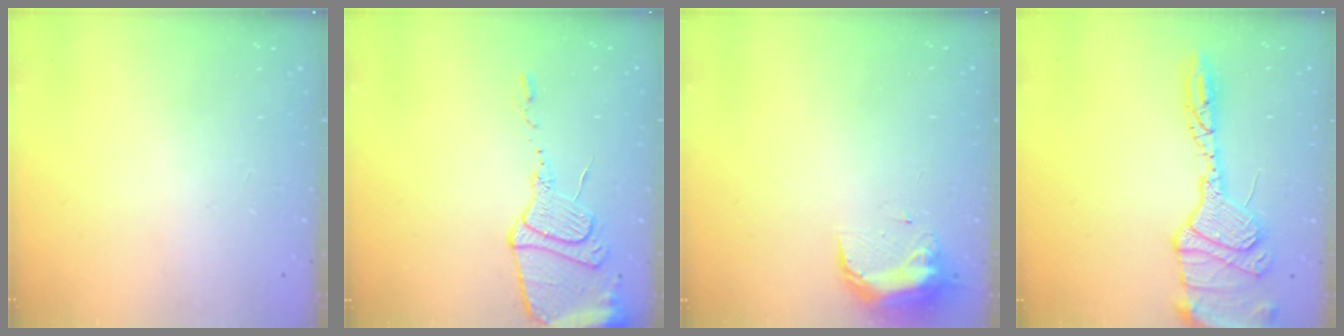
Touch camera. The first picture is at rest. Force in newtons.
{"total": 14.1, "press": 14.0, "slide": 1.3}
{"total": 9.7, "press": 9.7, "slide": 0.7}
{"total": 17.9, "press": 17.7, "slide": 2.5}